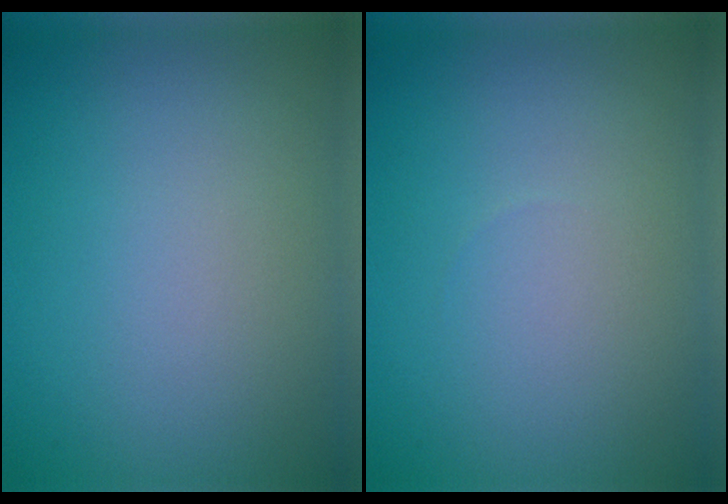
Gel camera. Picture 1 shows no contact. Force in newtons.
{"total": 0.0}